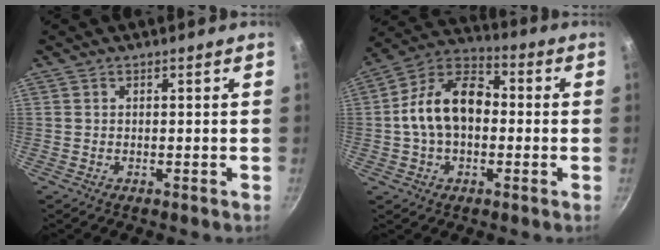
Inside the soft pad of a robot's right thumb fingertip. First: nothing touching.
{"total": 14.7, "force": [-0.4, 9.9, 10.9], "torque": [-0.159, 0.040, -0.026]}